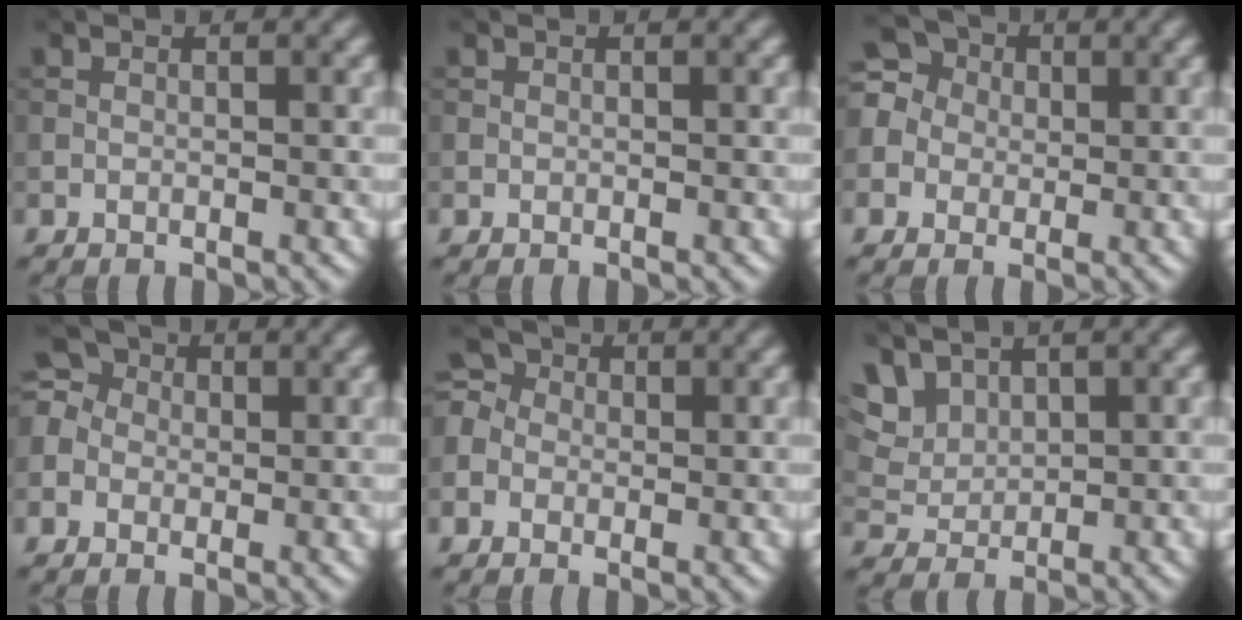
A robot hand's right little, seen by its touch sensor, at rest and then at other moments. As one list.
[{"total": 0.0}, {"total": 6.0, "force": [0.9, 5.4, 2.5], "torque": [-0.056, 0.041, -0.018]}, {"total": 3.9, "force": [0.0, 3.5, 1.6], "torque": [-0.028, 0.023, -0.016]}, {"total": 3.1, "force": [-0.2, 2.9, 1.2], "torque": [-0.018, 0.018, -0.016]}, {"total": 4.2, "force": [2.8, 2.4, 1.9], "torque": [-0.050, 0.001, 0.062]}]